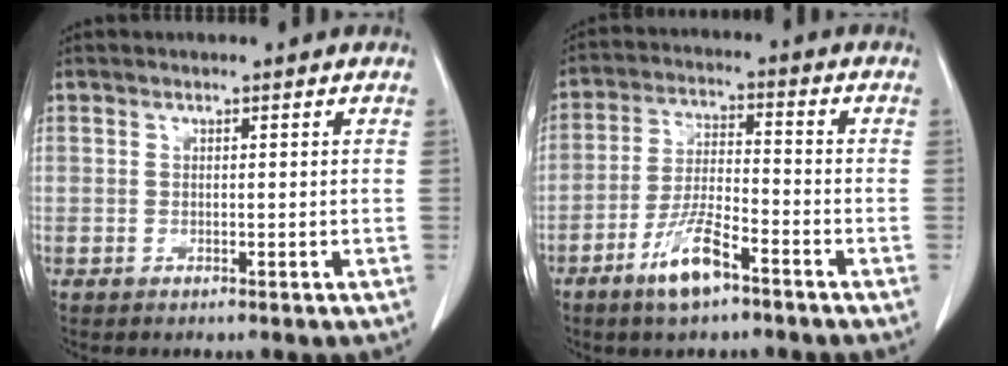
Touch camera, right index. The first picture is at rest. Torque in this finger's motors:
{"motor_torque": [0.86, -0.52, 0.41, 0.12]}